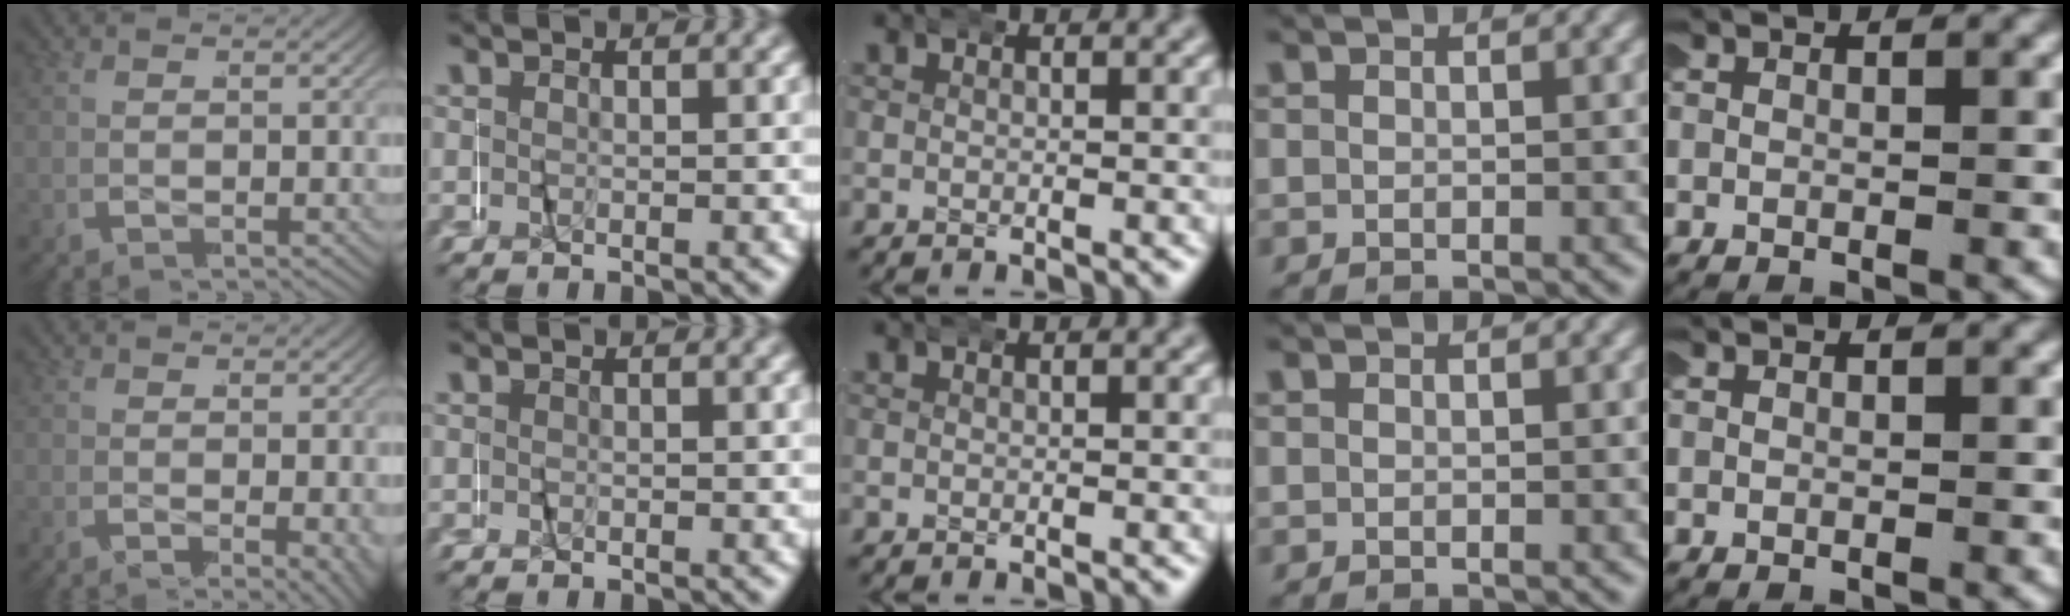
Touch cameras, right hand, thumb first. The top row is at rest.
{"thumb": {"total": 3.0, "force": [-0.8, 1.4, 2.5], "torque": [-0.038, -0.018, -0.005]}, "index": {"total": 0.7, "force": [0.3, 0.5, 0.4], "torque": [-0.006, -0.001, 0.006]}}